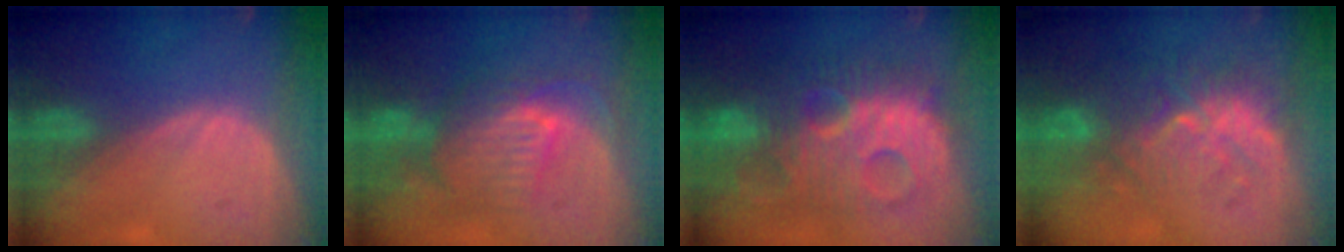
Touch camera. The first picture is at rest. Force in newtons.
{"total": 9.3, "press": 8.7, "slide": 3.3}
{"total": 13.7, "press": 13.7, "slide": 1.2}
{"total": 9.4, "press": 9.0, "slide": 2.7}